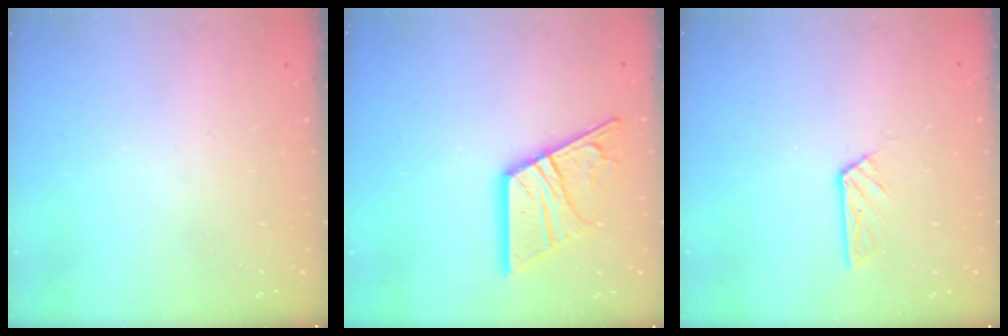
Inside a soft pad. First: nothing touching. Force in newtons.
{"total": 17.1, "press": 17.0, "slide": 1.9}
{"total": 4.0, "press": 4.0, "slide": 0.2}